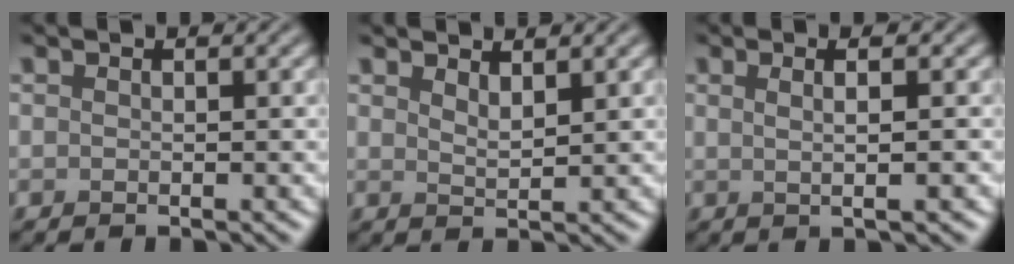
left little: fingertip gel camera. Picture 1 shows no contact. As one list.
[{"total": 1.7, "force": [1.5, 0.3, 0.8], "torque": [-0.016, -0.001, 0.027]}, {"total": 3.8, "force": [1.4, 1.6, 3.2], "torque": [-0.028, 0.014, -0.004]}]